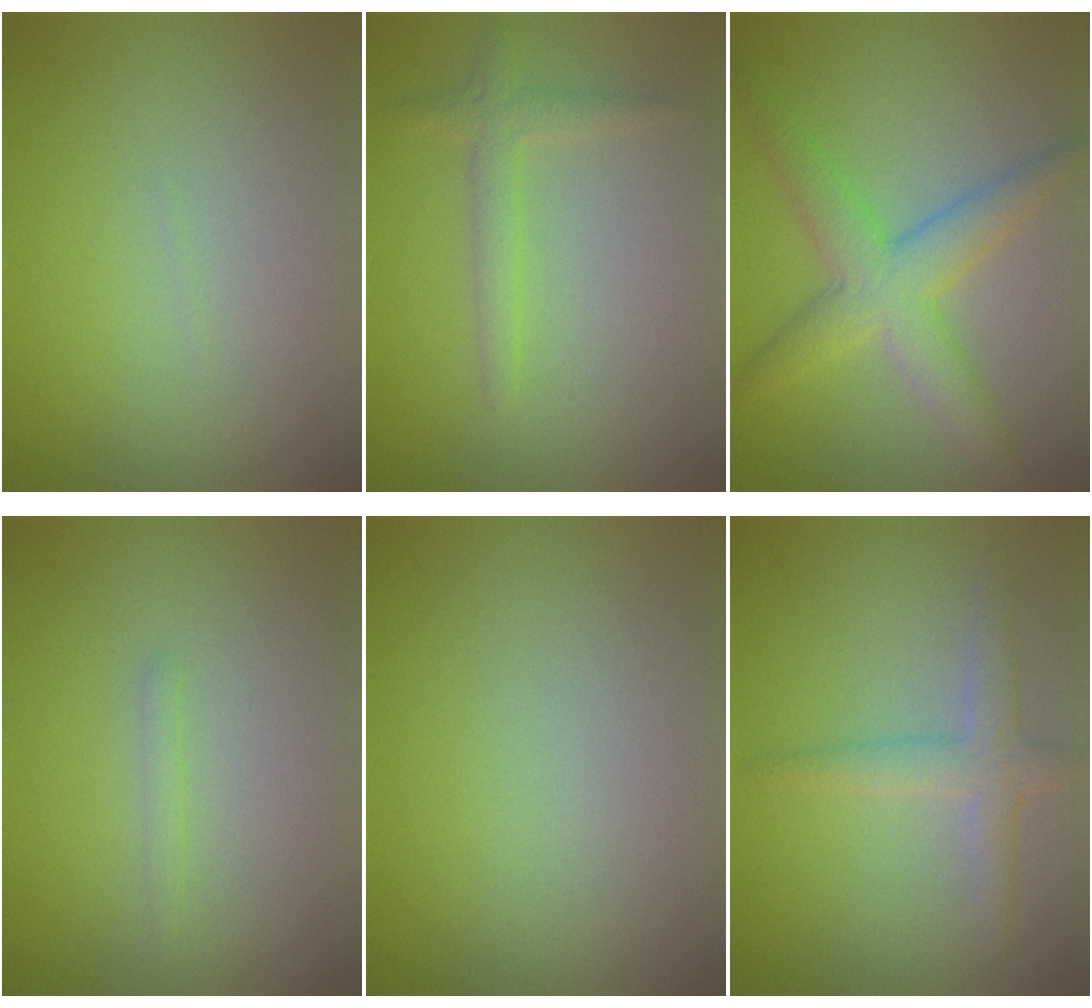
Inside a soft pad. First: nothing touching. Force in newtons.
{"total": 1.9, "press": 1.9, "slide": 0.1}
{"total": 4.9, "press": 4.9, "slide": 0.1}
{"total": 0.7, "press": 0.7, "slide": 0.1}
{"total": 0.0}
{"total": 2.6, "press": 2.6, "slide": 0.0}